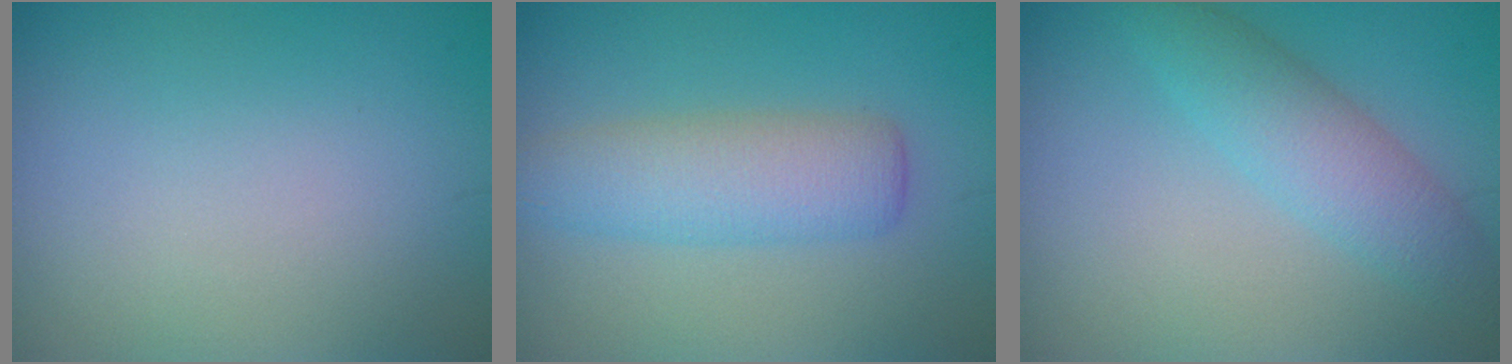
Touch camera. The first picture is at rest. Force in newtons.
{"total": 4.6, "press": 4.6, "slide": 0.1}
{"total": 3.7, "press": 3.7, "slide": 0.2}